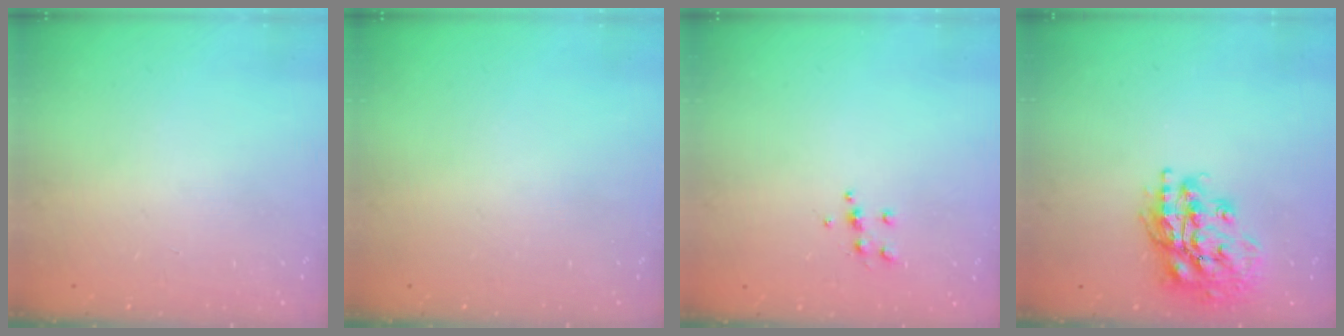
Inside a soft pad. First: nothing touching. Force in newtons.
{"total": 0.0}
{"total": 5.2, "press": 5.0, "slide": 1.1}
{"total": 17.4, "press": 17.3, "slide": 2.4}